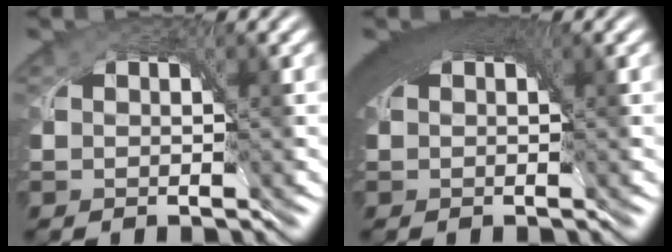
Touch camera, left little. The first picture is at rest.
{"total": 6.5, "force": [2.9, 3.0, 5.0], "torque": [-0.080, 0.016, 0.033]}